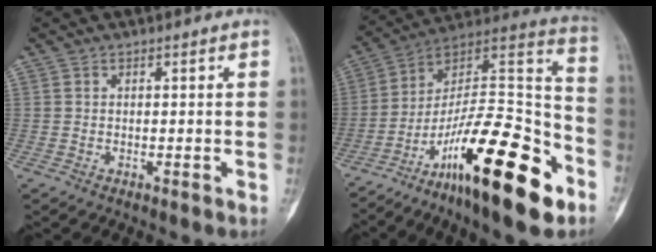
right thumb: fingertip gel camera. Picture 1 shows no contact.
{"total": 27.9, "force": [-14.8, 7.9, 22.4], "torque": [-0.340, 0.095, -0.235]}